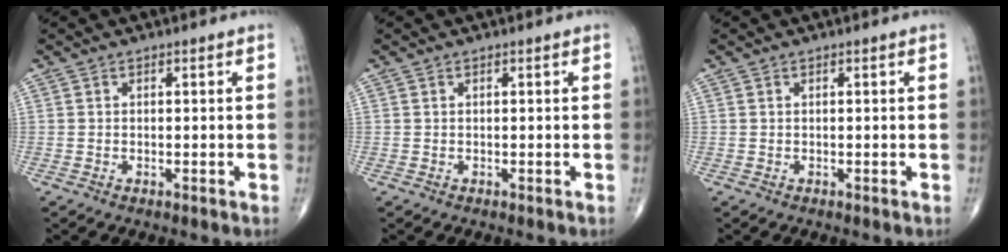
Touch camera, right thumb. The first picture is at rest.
{"total": 0.0}
{"total": 0.0}